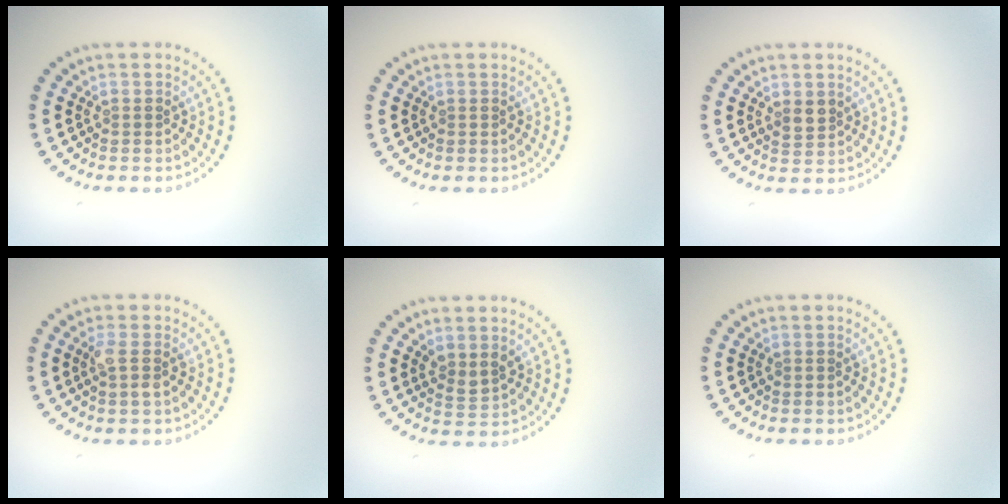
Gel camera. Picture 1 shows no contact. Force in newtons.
{"total": 0.0}
{"total": 1.6, "press": 1.4, "slide": 0.7}
{"total": 1.7, "press": 1.6, "slide": 0.5}
{"total": 1.7, "press": 1.4, "slide": 1.0}
{"total": 0.0}